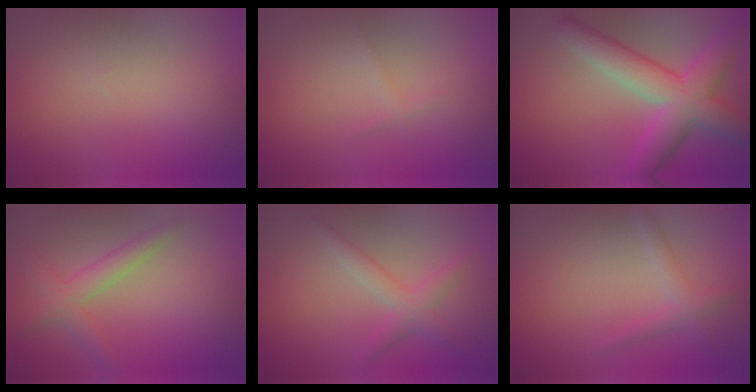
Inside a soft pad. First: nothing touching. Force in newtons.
{"total": 0.6, "press": 0.6, "slide": 0.1}
{"total": 7.3, "press": 7.3, "slide": 0.4}
{"total": 2.9, "press": 2.9, "slide": 0.1}
{"total": 2.4, "press": 2.4, "slide": 0.2}
{"total": 1.6, "press": 1.6, "slide": 0.1}